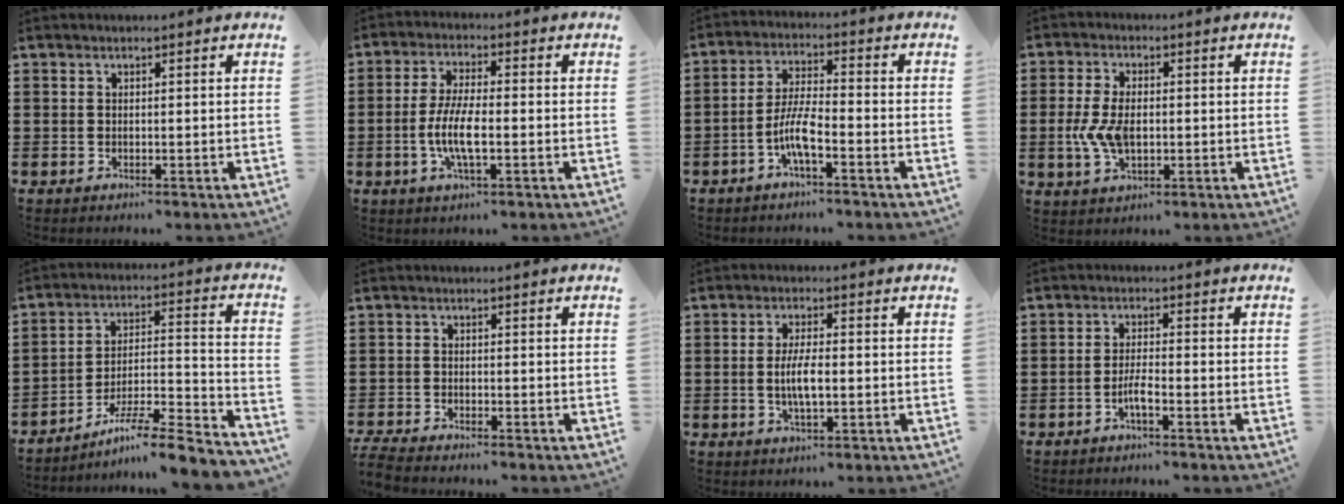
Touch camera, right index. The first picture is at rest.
{"total": 6.6, "force": [-1.8, 1.7, 6.2], "torque": [-0.140, -0.010, -0.041]}
{"total": 6.4, "force": [-3.0, 1.3, 5.5], "torque": [-0.134, -0.013, -0.064]}
{"total": 6.1, "force": [-0.5, 3.4, 5.0], "torque": [-0.122, -0.001, -0.016]}
{"total": 7.8, "force": [-6.3, 0.2, 4.6], "torque": [-0.069, -0.004, -0.125]}
{"total": 2.3, "force": [-2.3, 0.0, 0.2], "torque": [-0.012, -0.004, -0.051]}
{"total": 4.9, "force": [-0.5, 1.4, 4.6], "torque": [-0.095, -0.004, -0.015]}
{"total": 3.1, "force": [-1.6, 0.4, 2.6], "torque": [-0.061, -0.005, -0.033]}